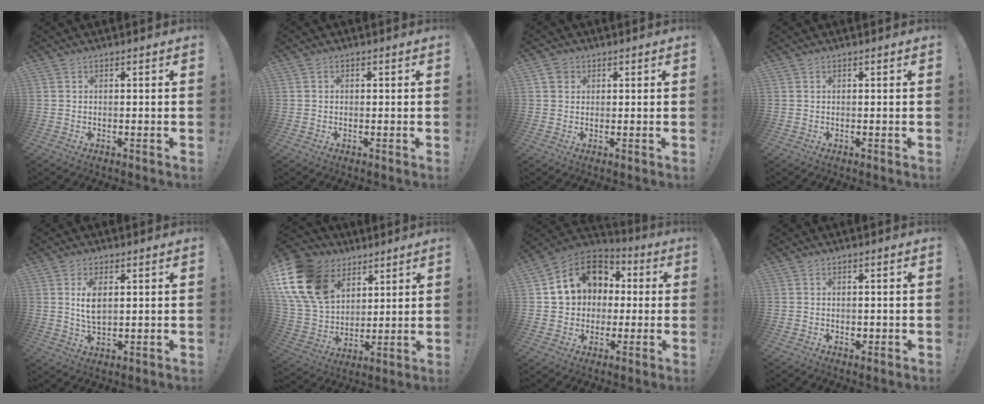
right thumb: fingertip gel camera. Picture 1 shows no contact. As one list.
[{"total": 0.6, "force": [-0.2, 0.5, 0.2], "torque": [-0.010, 0.005, -0.002]}, {"total": 2.9, "force": [1.4, 2.4, 0.9], "torque": [-0.009, -0.003, 0.024]}, {"total": 0.0}, {"total": 6.2, "force": [1.7, 3.1, 5.1], "torque": [-0.094, -0.009, 0.023]}, {"total": 20.2, "force": [9.3, 14.3, 10.9], "torque": [-0.218, -0.040, 0.188]}, {"total": 15.0, "force": [3.9, 12.8, 6.9], "torque": [-0.095, -0.006, 0.087]}, {"total": 0.9, "force": [-0.1, 0.8, 0.4], "torque": [0.003, -0.001, -0.004]}]